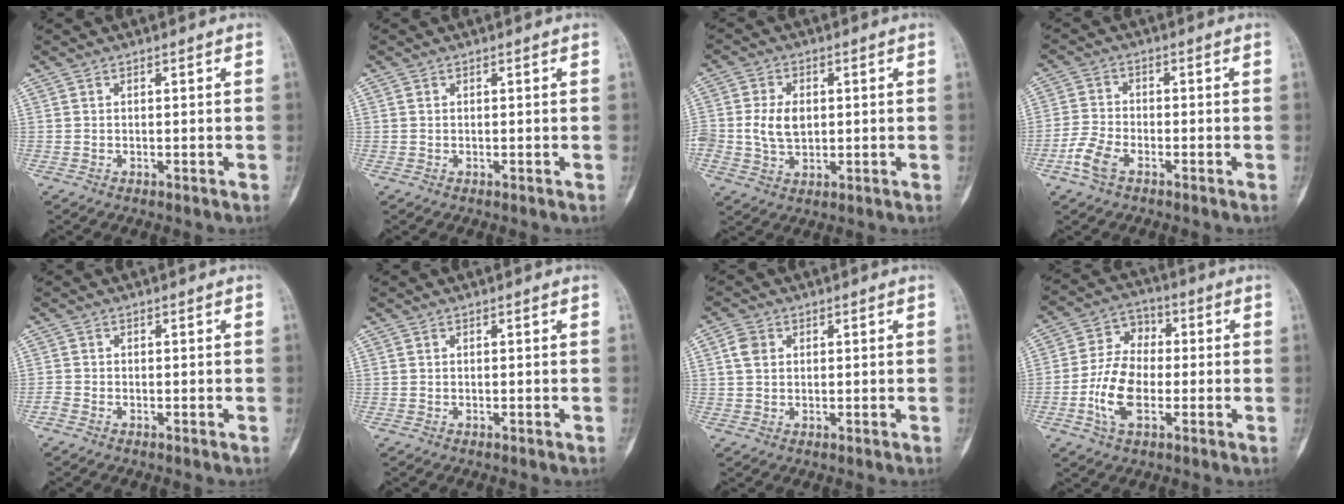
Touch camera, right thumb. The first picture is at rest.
{"total": 0.0}
{"total": 7.0, "force": [0.4, 4.9, 5.0], "torque": [-0.086, 0.002, 0.014]}
{"total": 5.3, "force": [-3.0, 2.7, 3.5], "torque": [-0.080, 0.012, -0.063]}
{"total": 0.9, "force": [-0.7, 0.5, 0.4], "torque": [-0.012, -0.001, -0.020]}
{"total": 0.0}
{"total": 3.4, "force": [1.0, 2.6, 2.0], "torque": [-0.030, 0.004, 0.019]}
{"total": 11.0, "force": [-2.3, 7.1, 8.1], "torque": [-0.148, 0.020, -0.052]}